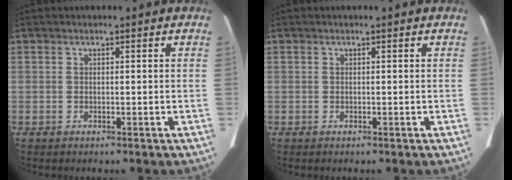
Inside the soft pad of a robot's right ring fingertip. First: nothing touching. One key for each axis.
{"total": 0.0}